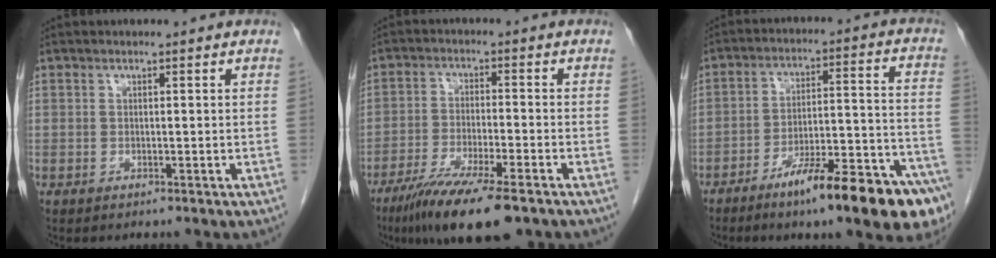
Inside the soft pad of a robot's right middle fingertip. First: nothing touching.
{"total": 11.9, "force": [-8.2, 1.3, 8.6], "torque": [-0.147, -0.030, -0.135]}
{"total": 18.5, "force": [-12.0, 1.5, 13.9], "torque": [-0.151, 0.019, -0.185]}